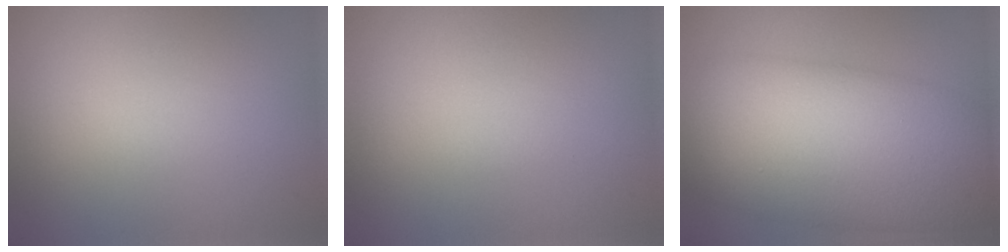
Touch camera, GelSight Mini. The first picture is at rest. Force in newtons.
{"total": 0.0}
{"total": 13.4, "press": 13.4, "slide": 0.3}